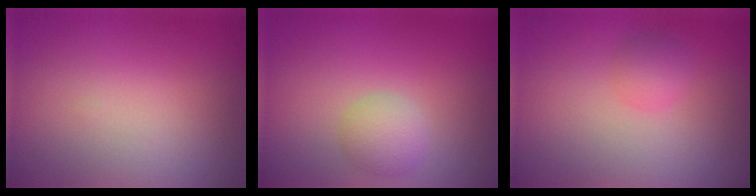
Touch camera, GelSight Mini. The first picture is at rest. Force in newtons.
{"total": 2.3, "press": 2.3, "slide": 0.2}
{"total": 1.6, "press": 1.6, "slide": 0.0}